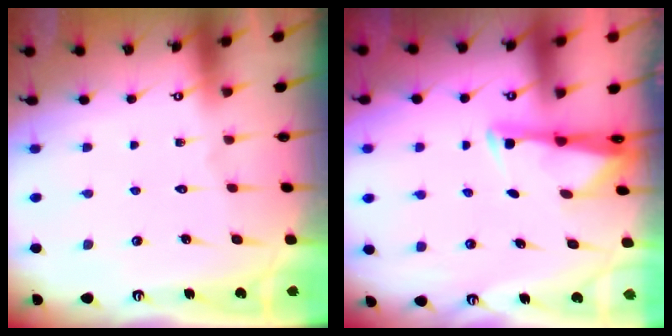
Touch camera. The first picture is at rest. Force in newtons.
{"total": 2.8, "press": 2.7, "slide": 0.4}